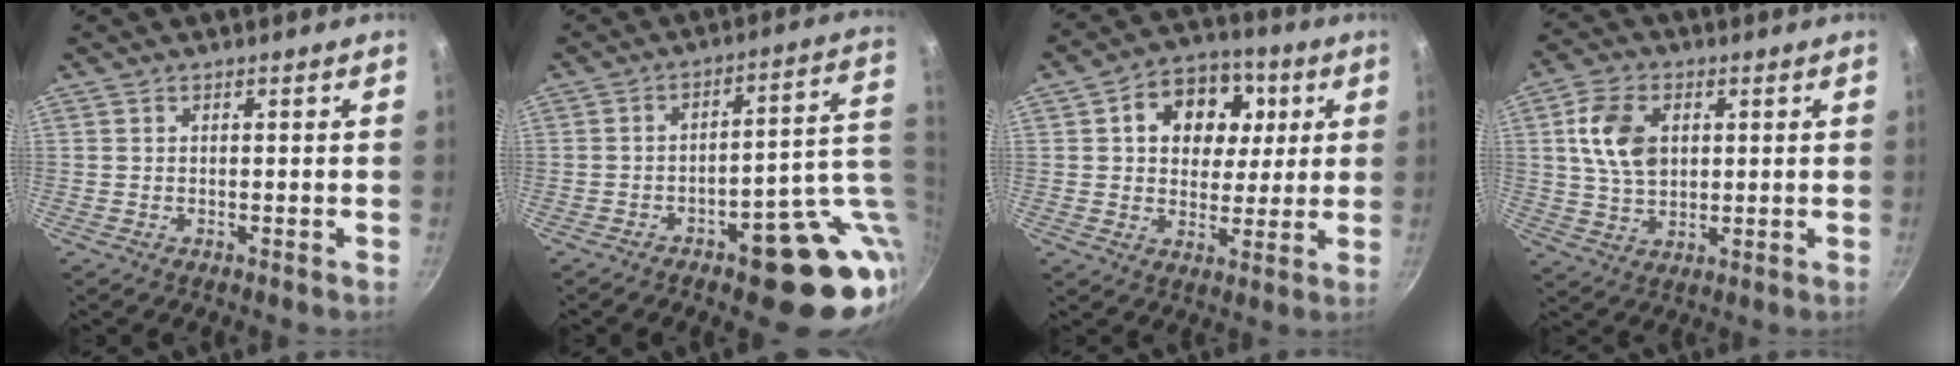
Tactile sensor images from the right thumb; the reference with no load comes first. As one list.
[{"total": 18.3, "force": [-3.0, 7.8, 16.3], "torque": [-0.148, 0.022, -0.027]}, {"total": 13.8, "force": [3.8, 10.8, 7.8], "torque": [-0.082, 0.001, 0.048]}, {"total": 10.2, "force": [2.2, 7.0, 7.1], "torque": [-0.118, 0.002, 0.040]}]